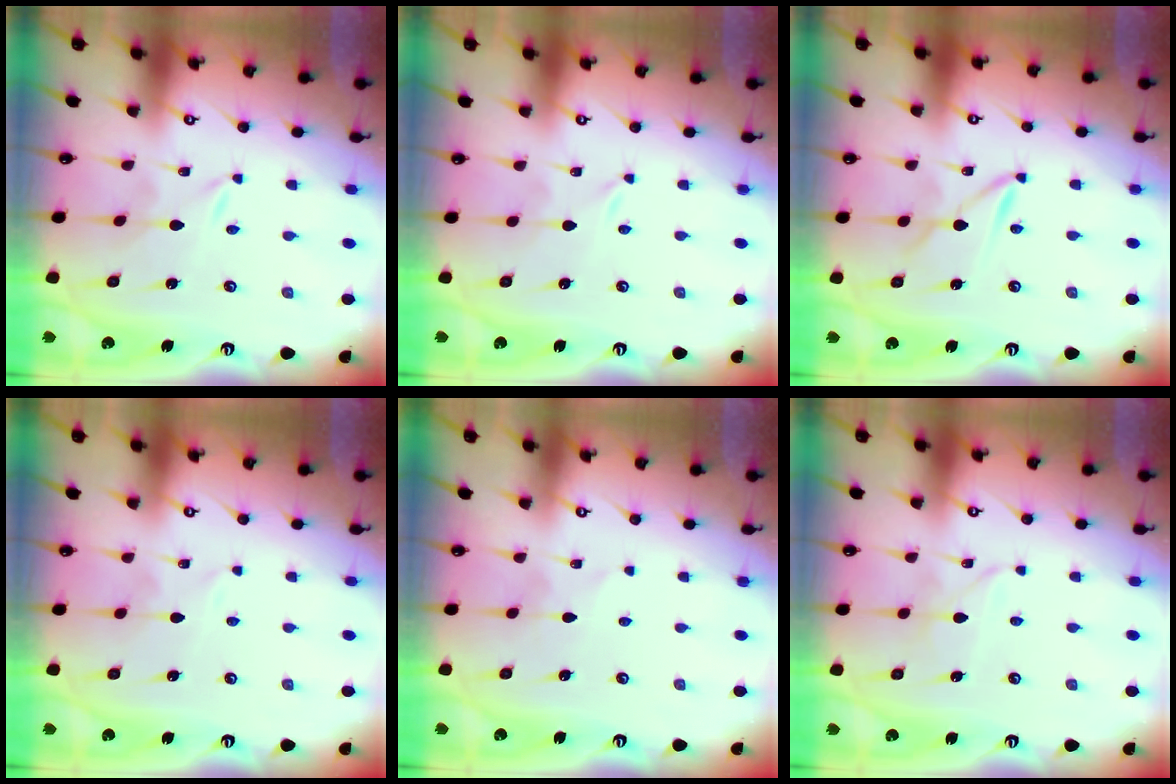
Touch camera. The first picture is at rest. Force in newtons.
{"total": 0.0}
{"total": 2.5, "press": 2.5, "slide": 0.3}
{"total": 1.7, "press": 1.7, "slide": 0.3}
{"total": 1.1, "press": 1.1, "slide": 0.1}
{"total": 3.5, "press": 3.5, "slide": 0.4}